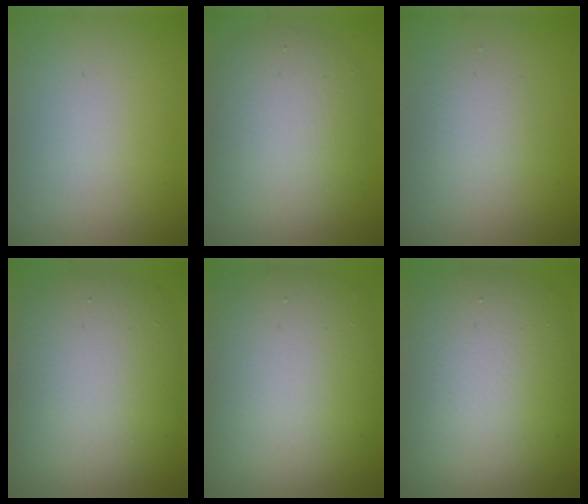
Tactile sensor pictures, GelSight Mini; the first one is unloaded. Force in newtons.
{"total": 6.9, "press": 6.9, "slide": 0.4}
{"total": 1.6, "press": 1.6, "slide": 0.1}
{"total": 11.3, "press": 11.3, "slide": 0.8}
{"total": 13.8, "press": 13.8, "slide": 1.0}
{"total": 14.4, "press": 14.4, "slide": 0.5}